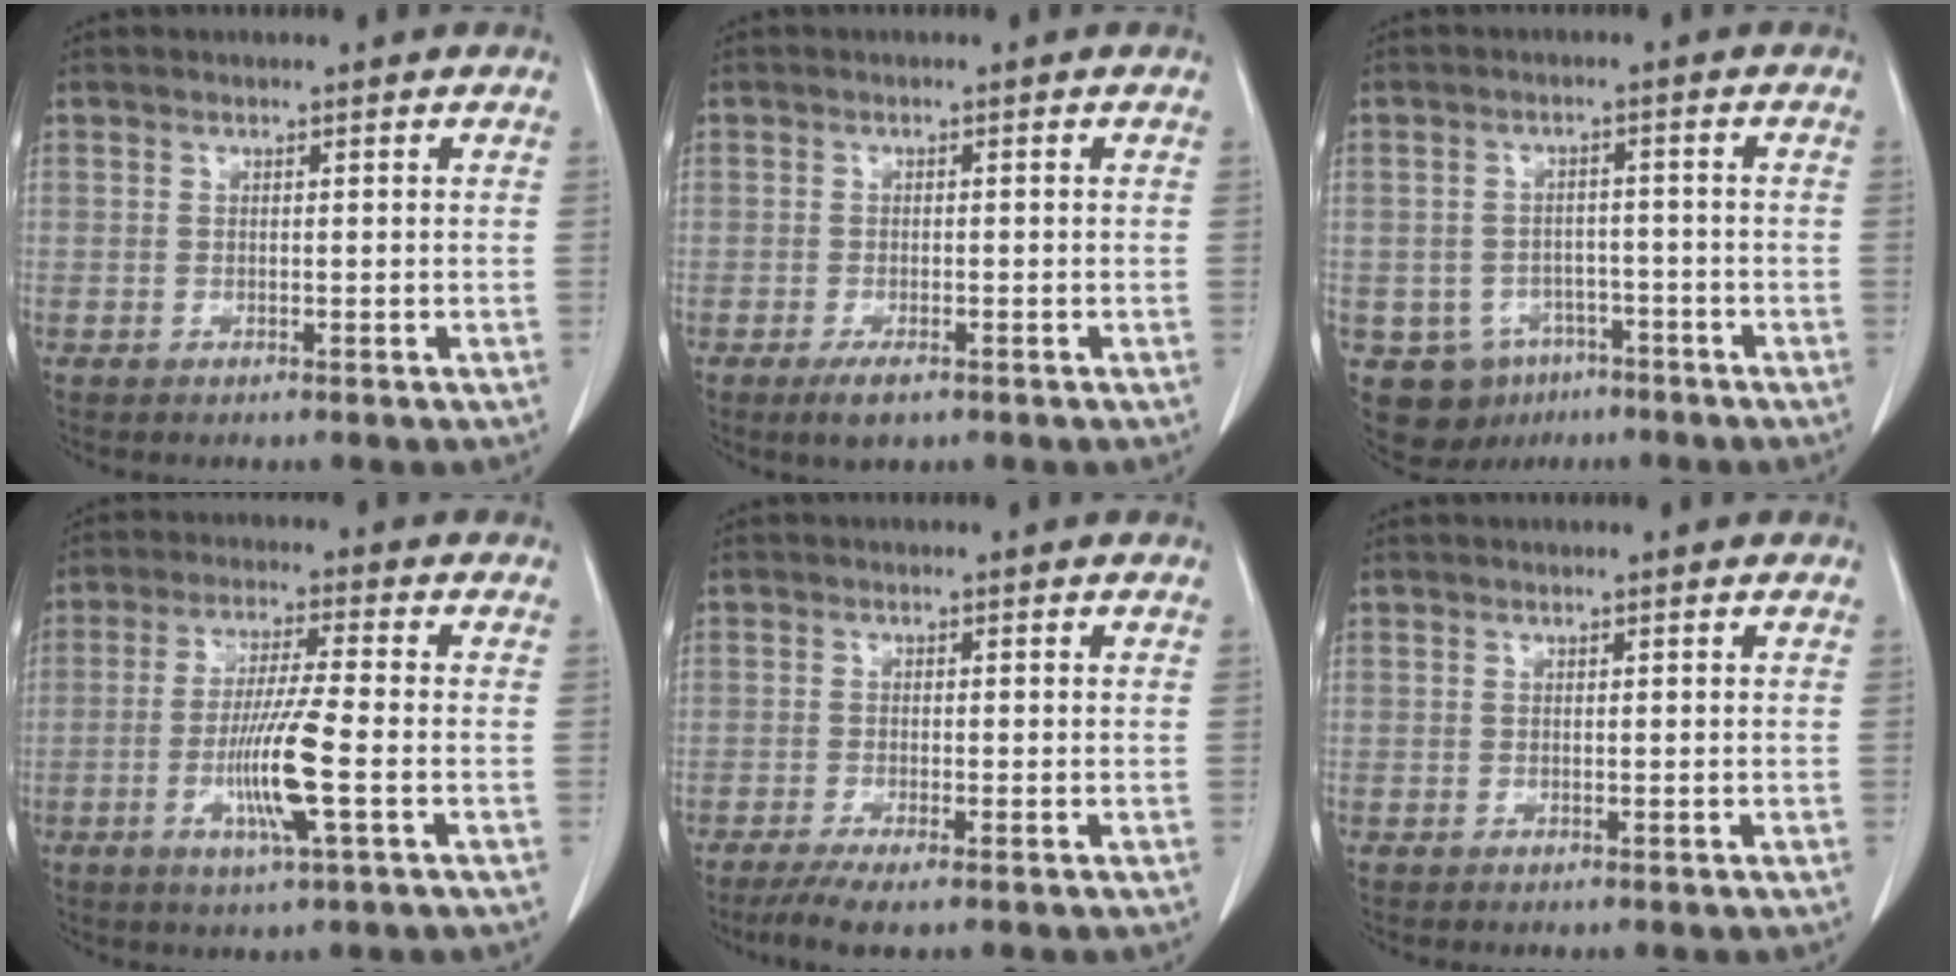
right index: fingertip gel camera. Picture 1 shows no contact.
{"total": 2.9, "force": [-1.8, 1.1, 2.0], "torque": [-0.039, -0.003, -0.027]}
{"total": 8.0, "force": [-4.2, 6.5, 2.1], "torque": [-0.040, 0.010, -0.052]}
{"total": 9.4, "force": [-2.6, -0.3, 9.0], "torque": [-0.174, -0.013, -0.051]}
{"total": 3.5, "force": [-2.4, 0.1, 2.6], "torque": [-0.049, -0.010, -0.044]}
{"total": 0.0}